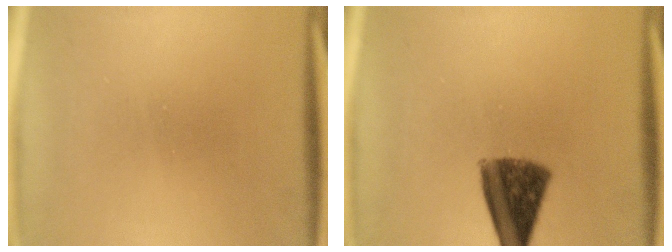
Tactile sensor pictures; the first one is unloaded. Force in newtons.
{"total": 9.8}